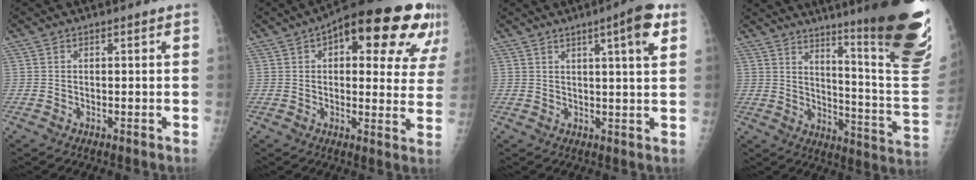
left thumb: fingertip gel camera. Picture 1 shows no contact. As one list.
[{"total": 21.3, "force": [10.2, 8.7, 16.5], "torque": [-0.184, 0.005, 0.128]}, {"total": 7.5, "force": [3.7, 0.8, 6.5], "torque": [-0.089, -0.012, 0.048]}, {"total": 26.7, "force": [16.8, 2.3, 20.6], "torque": [-0.226, -0.113, 0.233]}]